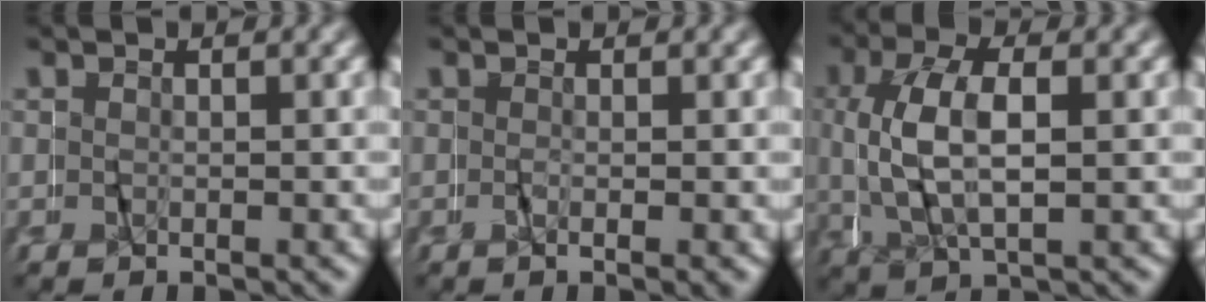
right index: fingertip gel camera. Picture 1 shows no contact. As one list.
[{"total": 1.1, "force": [-0.2, 0.0, 1.1], "torque": [-0.019, -0.006, 0.000]}, {"total": 5.4, "force": [0.5, 3.1, 4.4], "torque": [-0.108, 0.002, 0.009]}]